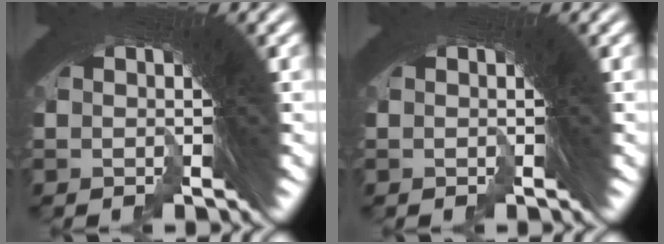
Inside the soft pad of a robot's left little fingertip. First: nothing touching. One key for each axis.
{"total": 0.0}